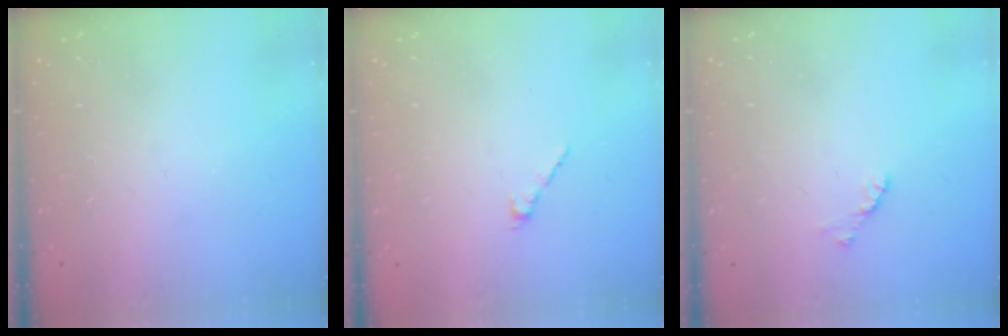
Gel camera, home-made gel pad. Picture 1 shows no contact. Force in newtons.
{"total": 2.1, "press": 2.0, "slide": 0.7}
{"total": 1.7, "press": 1.6, "slide": 0.4}